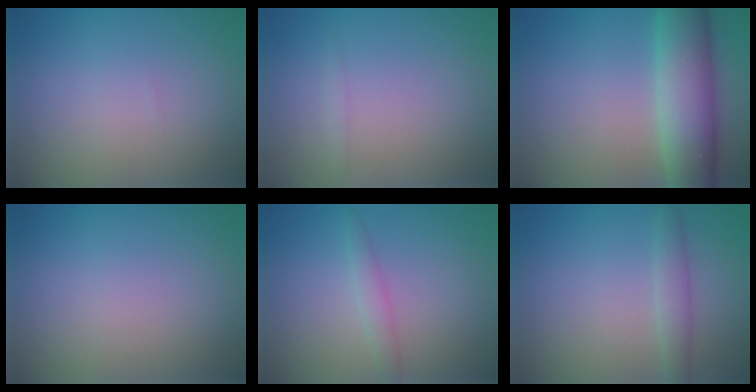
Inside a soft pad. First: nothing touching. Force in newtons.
{"total": 0.5, "press": 0.5, "slide": 0.0}
{"total": 8.2, "press": 8.2, "slide": 0.4}
{"total": 0.0}
{"total": 1.4, "press": 1.4, "slide": 0.0}
{"total": 1.9, "press": 1.9, "slide": 0.0}